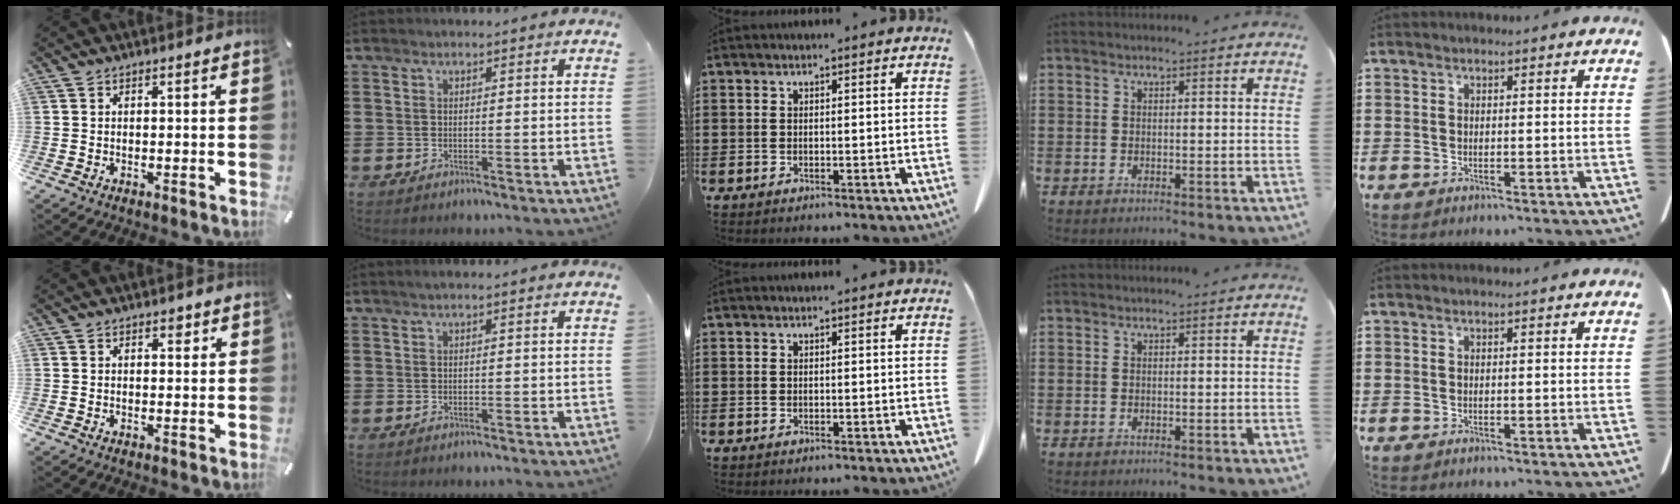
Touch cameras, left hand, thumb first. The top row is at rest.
{"thumb": {"total": 1.4, "force": [0.7, 1.0, 0.7], "torque": [0.001, -0.002, 0.008]}, "index": {"total": 0.5, "force": [0.1, 0.0, 0.5], "torque": [-0.007, -0.001, 0.002]}}